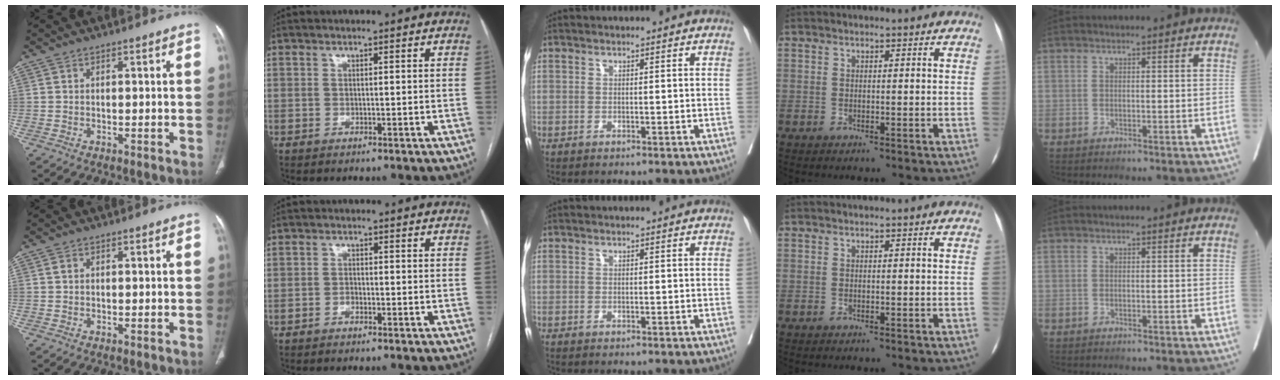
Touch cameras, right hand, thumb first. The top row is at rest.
{"thumb": {"total": 0.9, "force": [0.2, 0.6, 0.5], "torque": [-0.011, -0.001, 0.004]}, "index": {"total": 1.0, "force": [-0.7, 0.4, 0.5], "torque": [-0.009, 0.002, -0.013]}}